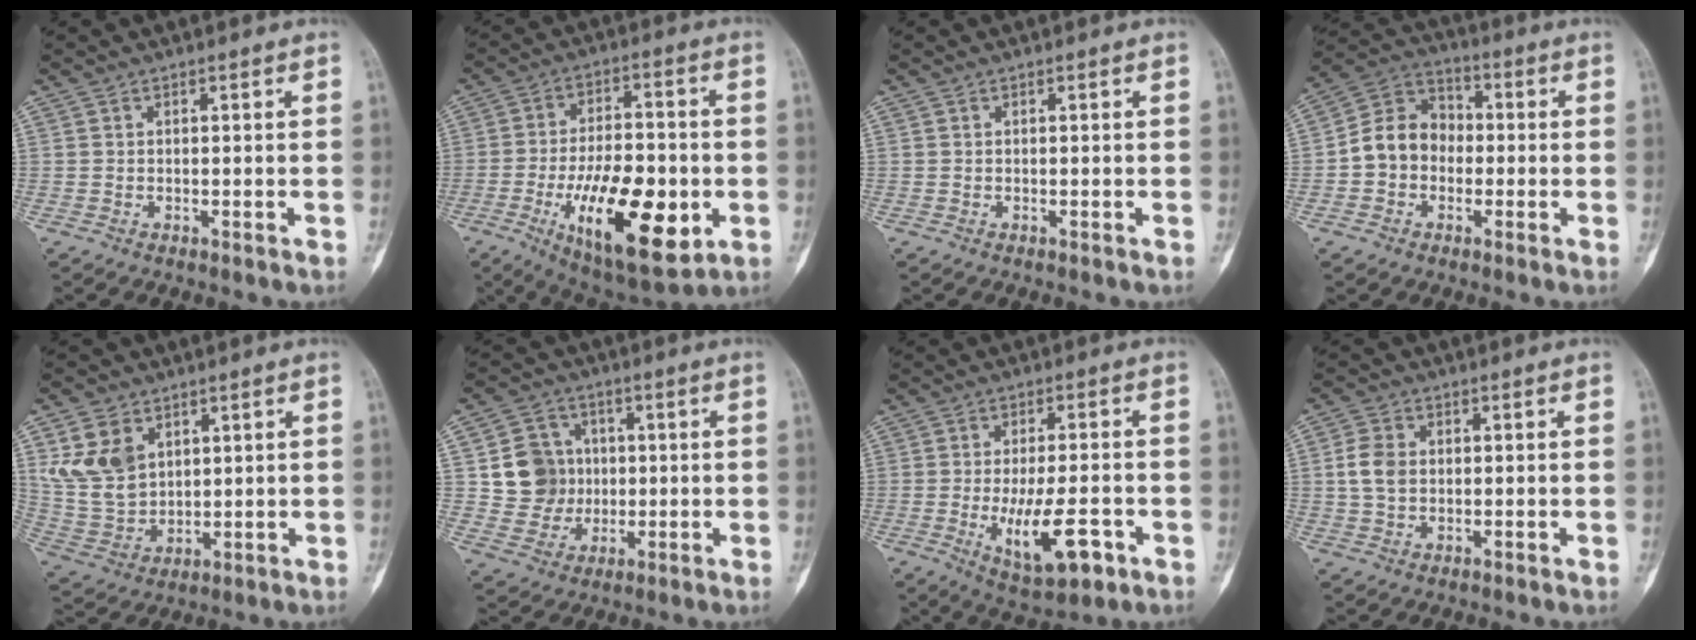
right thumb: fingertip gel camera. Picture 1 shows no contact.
{"total": 21.2, "force": [-6.0, 8.9, 18.3], "torque": [-0.279, 0.007, -0.082]}
{"total": 0.0}
{"total": 10.3, "force": [-1.3, 8.6, 5.5], "torque": [-0.078, 0.041, -0.039]}
{"total": 11.1, "force": [4.4, 8.1, 6.2], "torque": [-0.102, -0.017, 0.106]}
{"total": 9.8, "force": [0.8, 9.2, 3.3], "torque": [-0.019, 0.005, 0.019]}
{"total": 12.0, "force": [-3.9, 4.7, 10.3], "torque": [-0.165, 0.007, -0.049]}
{"total": 4.9, "force": [0.3, 3.7, 3.2], "torque": [-0.058, 0.005, 0.003]}